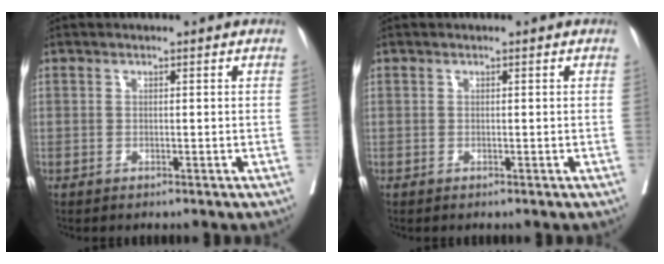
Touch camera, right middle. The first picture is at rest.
{"total": 0.0}